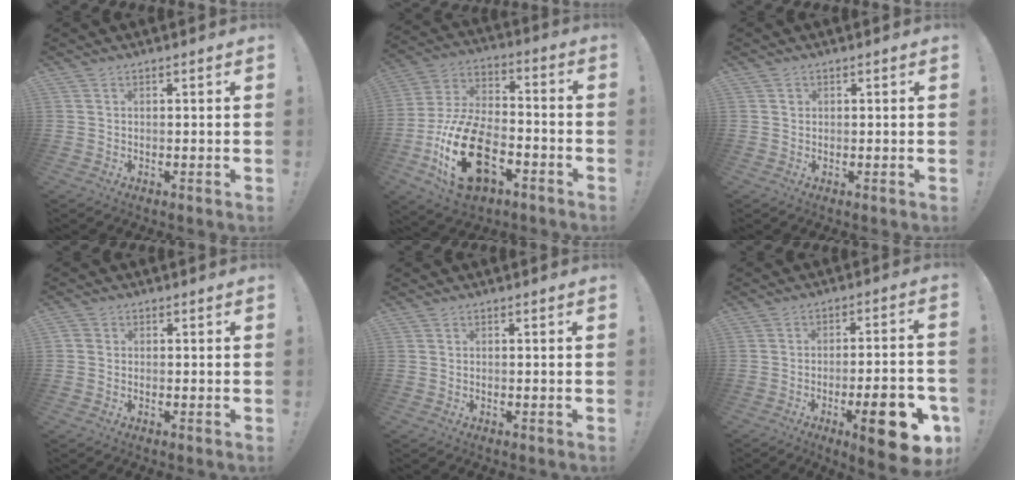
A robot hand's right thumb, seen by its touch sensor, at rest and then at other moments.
{"total": 24.0, "force": [-9.2, 14.1, 17.1], "torque": [-0.326, 0.056, -0.142]}
{"total": 0.8, "force": [0.2, 0.8, 0.1], "torque": [0.004, 0.000, 0.002]}
{"total": 1.2, "force": [-0.5, 1.0, 0.4], "torque": [-0.009, 0.005, -0.009]}
{"total": 0.0}
{"total": 15.5, "force": [-7.3, 4.1, 13.0], "torque": [-0.161, 0.034, -0.107]}